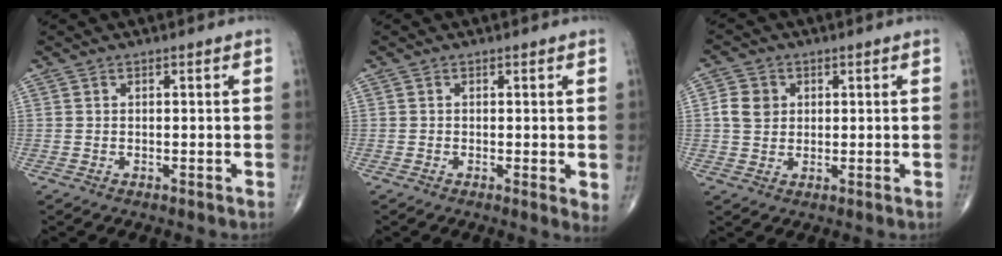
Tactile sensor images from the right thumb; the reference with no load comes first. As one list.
[{"total": 2.3, "force": [0.0, 0.6, 2.2], "torque": [-0.032, -0.008, -0.007]}, {"total": 4.8, "force": [0.9, 4.1, 2.4], "torque": [-0.032, 0.003, 0.014]}]